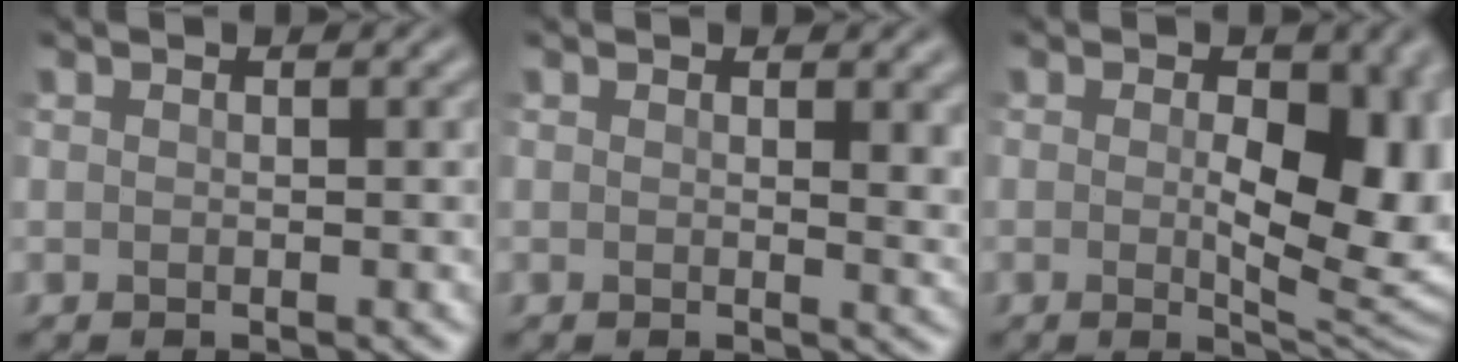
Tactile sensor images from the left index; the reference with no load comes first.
{"total": 2.5, "force": [0.9, 0.8, 2.2], "torque": [-0.021, -0.002, 0.016]}
{"total": 9.5, "force": [-0.1, 4.4, 8.4], "torque": [-0.093, -0.003, 0.003]}